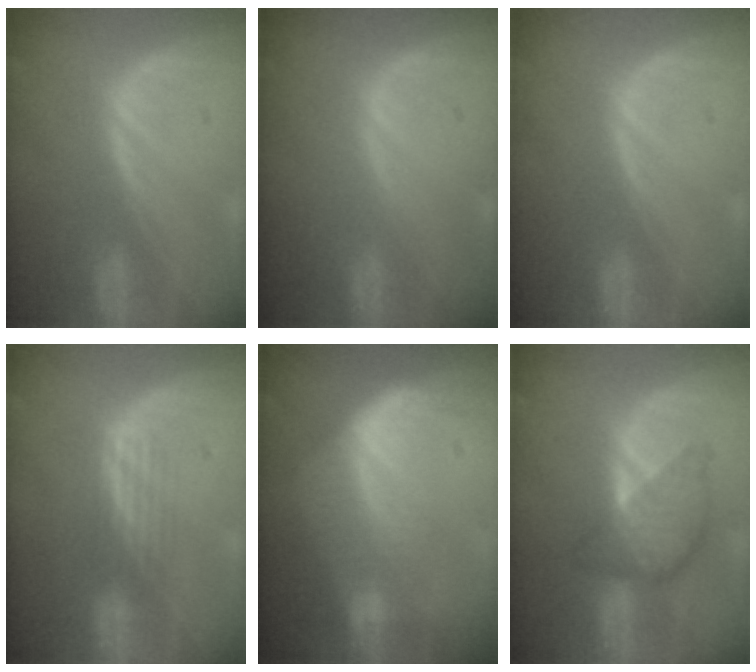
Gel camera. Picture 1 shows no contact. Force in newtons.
{"total": 0.0}
{"total": 0.0}
{"total": 2.7, "press": 2.6, "slide": 0.8}
{"total": 6.5, "press": 6.0, "slide": 2.4}
{"total": 6.1, "press": 6.1, "slide": 0.4}